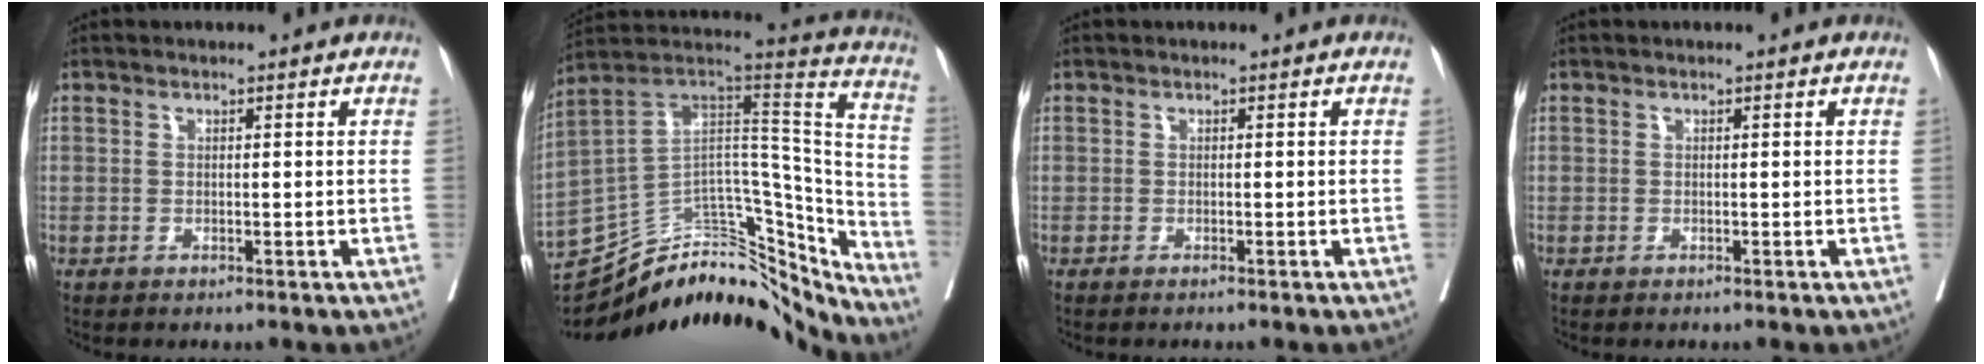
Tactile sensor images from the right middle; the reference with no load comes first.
{"total": 26.5, "force": [-22.0, 9.8, 11.0], "torque": [-0.139, 0.048, -0.307]}
{"total": 1.8, "force": [1.6, -0.8, 0.1], "torque": [0.005, -0.006, 0.034]}
{"total": 0.0}